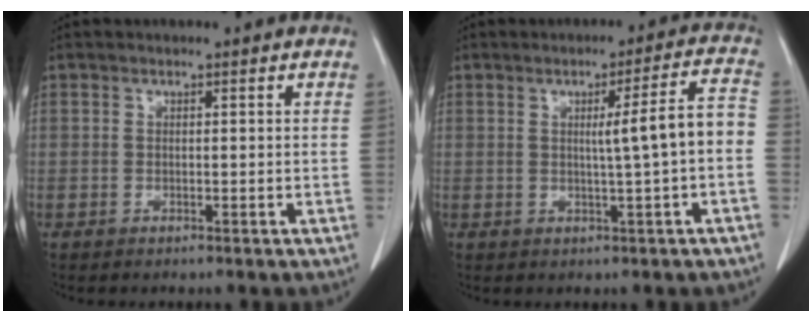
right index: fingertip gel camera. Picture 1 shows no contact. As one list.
[{"total": 7.1, "force": [-0.4, -0.5, 7.0], "torque": [-0.098, 0.012, -0.005]}]